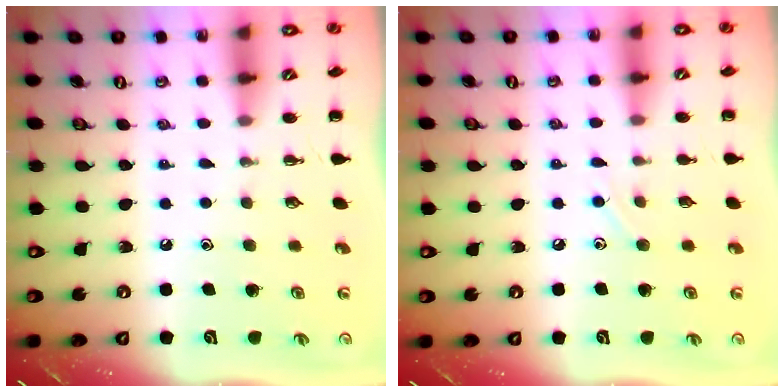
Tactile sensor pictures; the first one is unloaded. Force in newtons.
{"total": 4.6, "press": 4.3, "slide": 1.5}